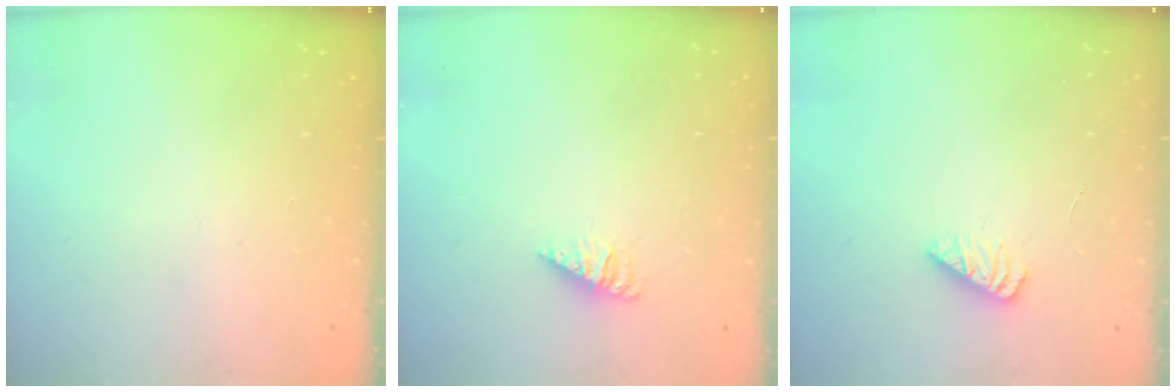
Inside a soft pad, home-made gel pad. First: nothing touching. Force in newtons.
{"total": 1.8, "press": 1.8, "slide": 0.4}
{"total": 2.8, "press": 2.7, "slide": 0.3}